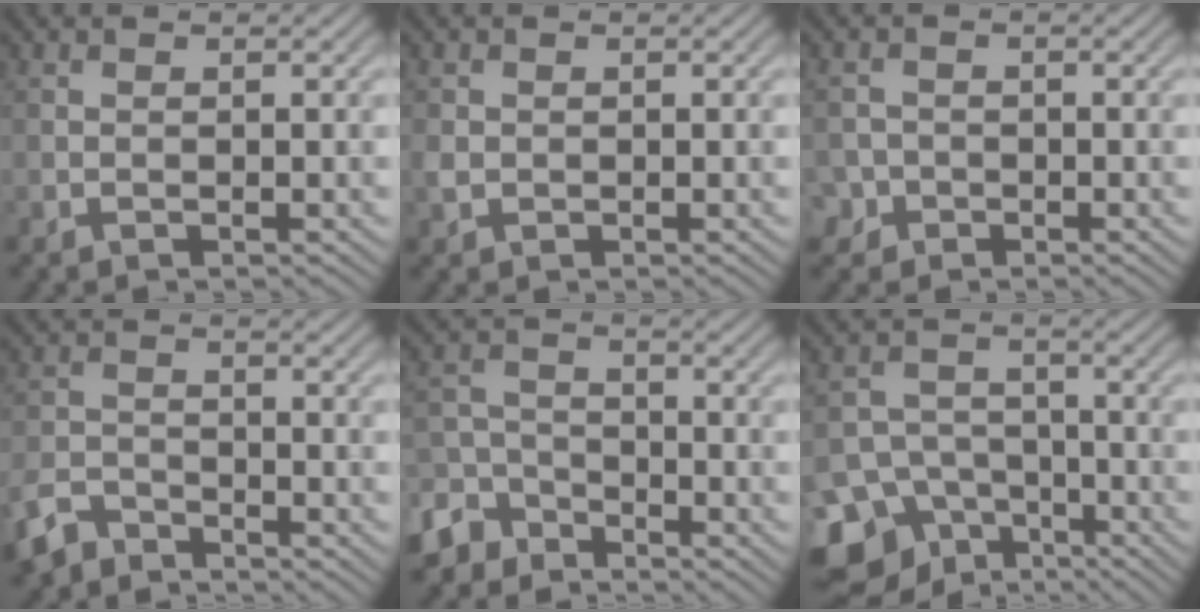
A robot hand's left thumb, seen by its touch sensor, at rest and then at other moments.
{"total": 1.4, "force": [-0.2, 1.2, 0.6], "torque": [-0.015, -0.003, -0.005]}
{"total": 2.5, "force": [-1.4, 2.0, 0.5], "torque": [-0.010, -0.001, -0.030]}
{"total": 4.8, "force": [-4.0, 2.0, 1.7], "torque": [-0.032, -0.007, -0.091]}
{"total": 5.6, "force": [-4.3, 3.0, 1.8], "torque": [-0.039, -0.002, -0.099]}
{"total": 11.9, "force": [-7.7, 8.2, 3.9], "torque": [-0.095, -0.031, -0.126]}